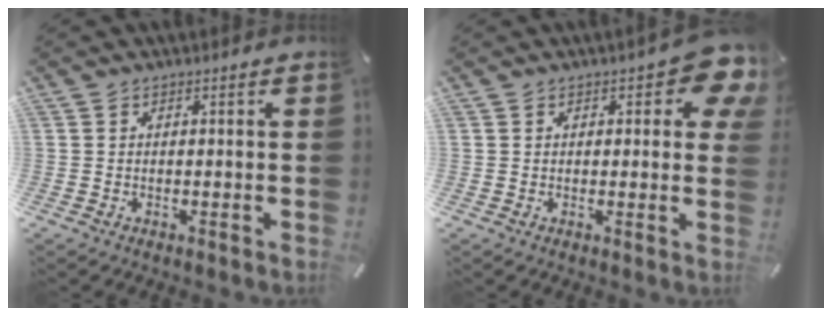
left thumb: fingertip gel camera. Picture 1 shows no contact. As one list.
[{"total": 8.7, "force": [3.6, 3.7, 7.0], "torque": [-0.078, -0.019, 0.059]}]